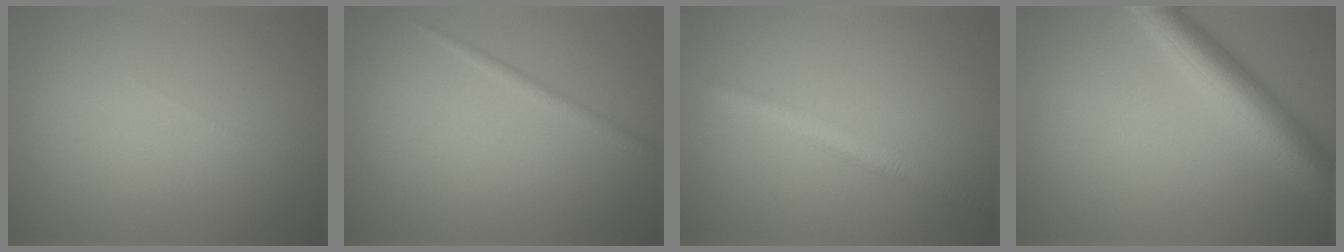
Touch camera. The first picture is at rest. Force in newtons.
{"total": 1.1, "press": 1.1, "slide": 0.1}
{"total": 2.6, "press": 2.6, "slide": 0.1}
{"total": 6.1, "press": 6.1, "slide": 0.2}